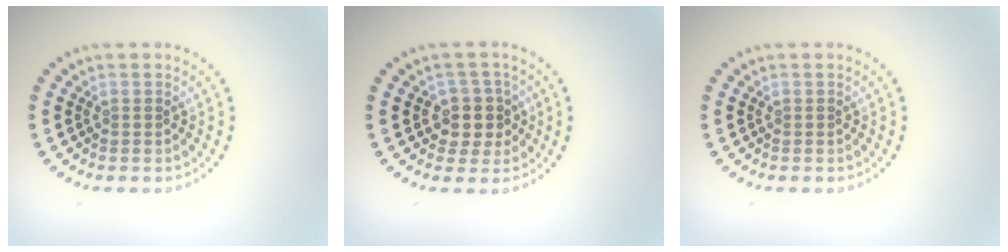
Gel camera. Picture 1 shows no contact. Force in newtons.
{"total": 3.0, "press": 2.7, "slide": 1.3}
{"total": 0.0}